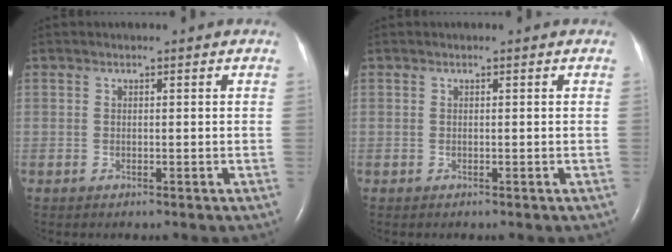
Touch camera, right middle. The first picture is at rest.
{"total": 0.0}